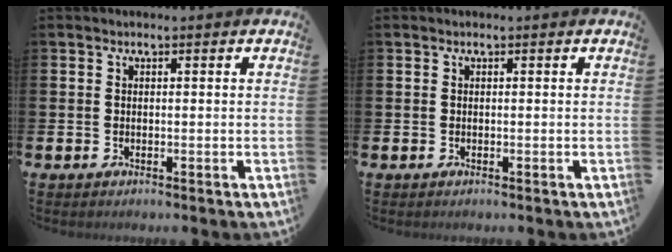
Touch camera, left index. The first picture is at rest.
{"total": 0.0}